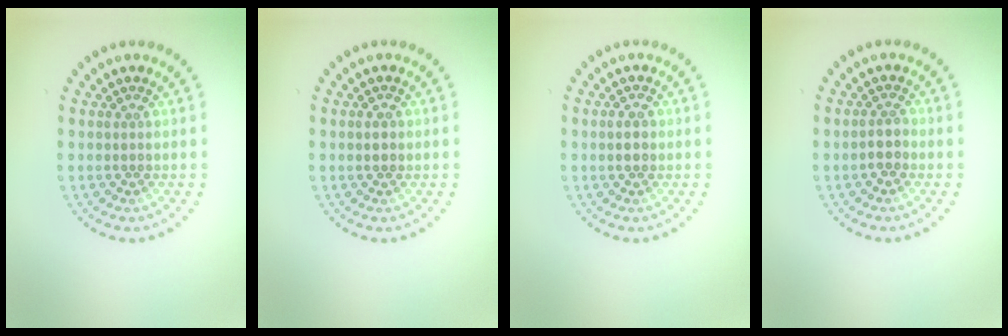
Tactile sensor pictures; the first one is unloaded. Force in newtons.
{"total": 1.2, "press": 1.2, "slide": 0.2}
{"total": 1.2, "press": 1.2, "slide": 0.0}
{"total": 1.4, "press": 1.2, "slide": 0.7}